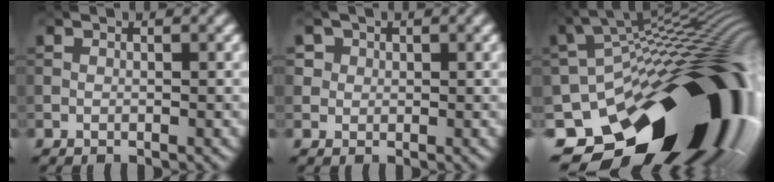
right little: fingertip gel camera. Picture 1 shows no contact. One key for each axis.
{"total": 1.9, "fx": 0.7, "fy": 1.6, "fz": 0.5, "tx": -0.012, "ty": -0.004, "tz": 0.021}
{"total": 20.1, "fx": -10.1, "fy": 9.8, "fz": 14.4, "tx": -0.200, "ty": -0.018, "tz": -0.150}